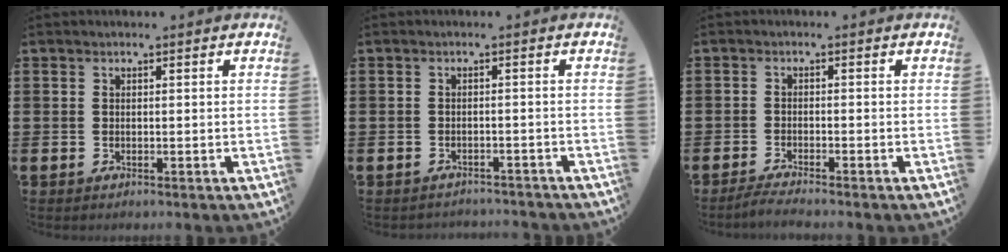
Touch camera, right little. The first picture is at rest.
{"total": 1.3, "force": [-1.3, 0.0, -0.1], "torque": [-0.004, 0.002, -0.028]}
{"total": 1.6, "force": [-1.5, -0.1, 0.7], "torque": [-0.012, 0.002, -0.028]}